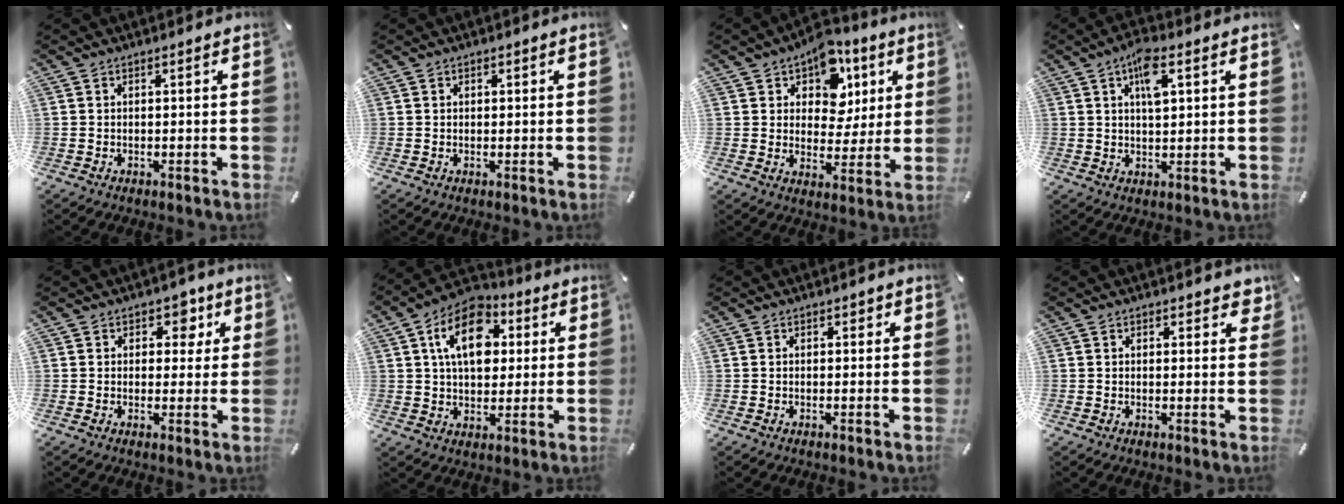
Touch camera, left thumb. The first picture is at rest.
{"total": 0.7, "force": [0.2, 0.6, 0.2], "torque": [-0.003, 0.004, 0.003]}
{"total": 11.0, "force": [5.5, 8.2, 4.7], "torque": [-0.073, -0.034, 0.099]}
{"total": 7.1, "force": [3.0, 2.9, 5.7], "torque": [-0.097, -0.001, 0.046]}
{"total": 5.6, "force": [2.0, 4.5, 2.5], "torque": [-0.008, -0.008, 0.024]}
{"total": 14.7, "force": [4.0, 10.0, 10.0], "torque": [-0.167, 0.003, 0.066]}
{"total": 0.9, "force": [0.3, 0.8, 0.3], "torque": [0.002, 0.003, 0.002]}
{"total": 2.0, "force": [1.3, 1.3, 0.9], "torque": [0.004, -0.005, 0.018]}